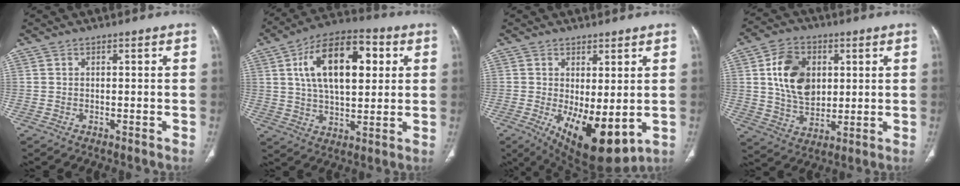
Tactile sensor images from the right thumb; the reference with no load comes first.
{"total": 18.4, "force": [5.0, 9.5, 14.9], "torque": [-0.222, 0.006, 0.079]}
{"total": 12.7, "force": [-2.2, 5.3, 11.4], "torque": [-0.170, -0.026, -0.009]}
{"total": 13.5, "force": [3.0, 9.5, 9.0], "torque": [-0.130, -0.010, 0.057]}